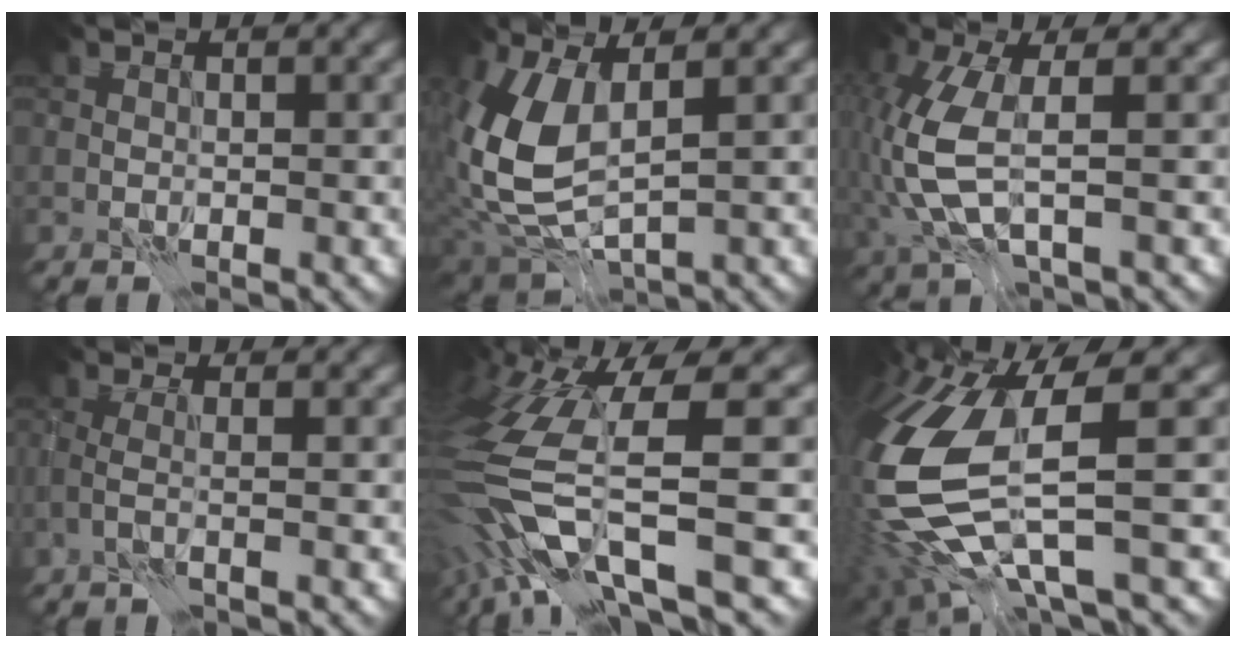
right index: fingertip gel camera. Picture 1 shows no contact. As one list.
[{"total": 8.2, "force": [0.9, 4.4, 6.9], "torque": [-0.172, -0.011, 0.019]}, {"total": 7.1, "force": [-1.1, 3.1, 6.2], "torque": [-0.169, -0.001, -0.028]}, {"total": 1.4, "force": [-0.7, 0.0, 1.2], "torque": [-0.023, -0.001, -0.021]}, {"total": 12.2, "force": [-3.8, 3.2, 11.1], "torque": [-0.241, -0.017, -0.058]}, {"total": 12.2, "force": [-2.2, 4.3, 11.2], "torque": [-0.256, -0.032, -0.037]}]